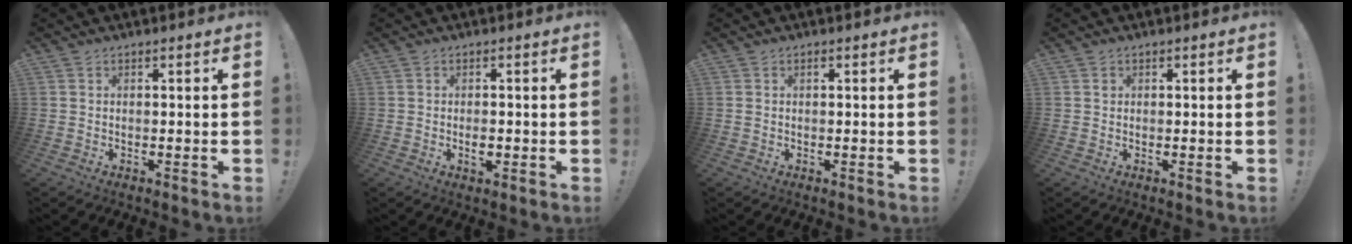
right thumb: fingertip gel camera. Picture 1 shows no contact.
{"total": 2.4, "force": [-0.8, 1.3, 1.9], "torque": [-0.019, 0.000, -0.016]}
{"total": 0.6, "force": [0.4, 0.3, 0.3], "torque": [-0.013, 0.004, 0.008]}
{"total": 0.7, "force": [0.1, 0.7, 0.1], "torque": [-0.002, 0.003, 0.002]}